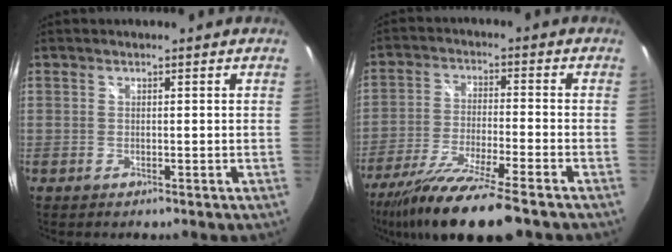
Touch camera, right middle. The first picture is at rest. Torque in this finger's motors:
{"motor_torque": [1.09, -1.04, 0.32, 0.09]}